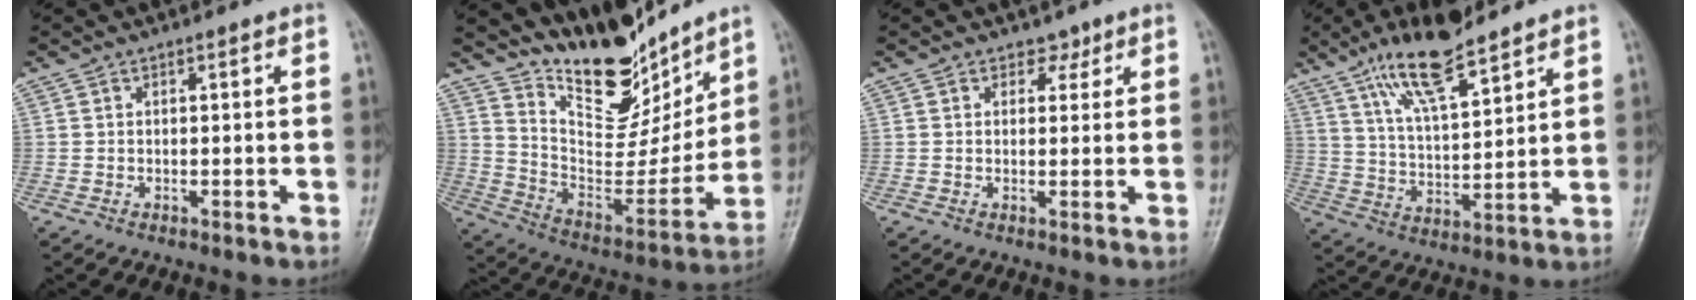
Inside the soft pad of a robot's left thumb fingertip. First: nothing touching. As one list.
[{"total": 19.0, "force": [15.5, 7.1, 8.3], "torque": [-0.077, -0.106, 0.271]}, {"total": 1.9, "force": [1.2, 1.4, 0.3], "torque": [0.014, -0.006, 0.012]}, {"total": 13.3, "force": [9.4, 3.7, 8.7], "torque": [-0.141, -0.047, 0.175]}]